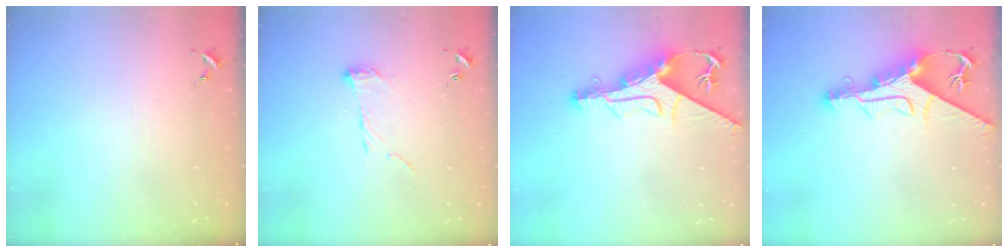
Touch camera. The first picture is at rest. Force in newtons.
{"total": 8.9, "press": 8.9, "slide": 0.1}
{"total": 13.9, "press": 13.8, "slide": 1.4}
{"total": 13.9, "press": 13.8, "slide": 1.4}